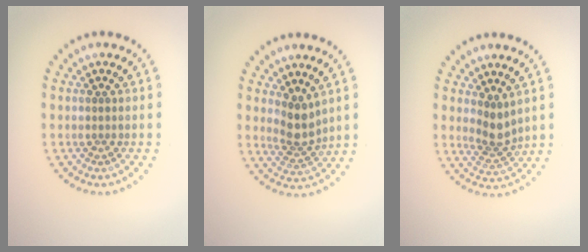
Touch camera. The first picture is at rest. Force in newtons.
{"total": 2.7, "press": 2.2, "slide": 1.7}
{"total": 2.4, "press": 1.9, "slide": 1.5}